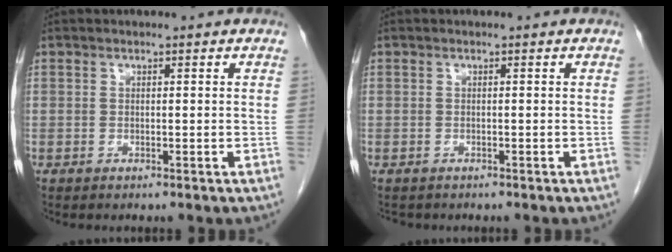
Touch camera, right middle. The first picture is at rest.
{"total": 1.7, "force": [-1.5, 0.8, 0.4], "torque": [-0.013, -0.004, -0.020]}